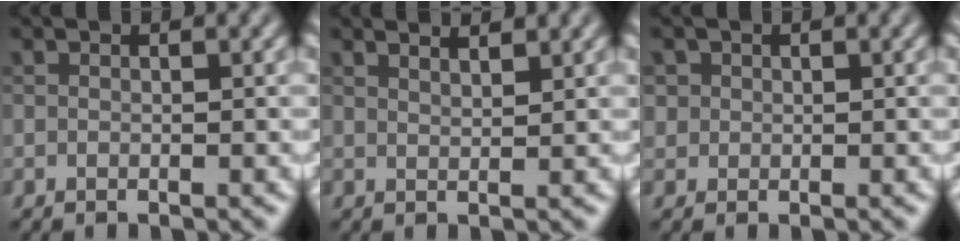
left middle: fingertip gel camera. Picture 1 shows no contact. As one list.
[{"total": 2.6, "force": [2.2, 0.6, 1.2], "torque": [-0.006, 0.011, 0.014]}, {"total": 1.1, "force": [0.3, 1.0, 0.1], "torque": [0.006, -0.002, 0.010]}]